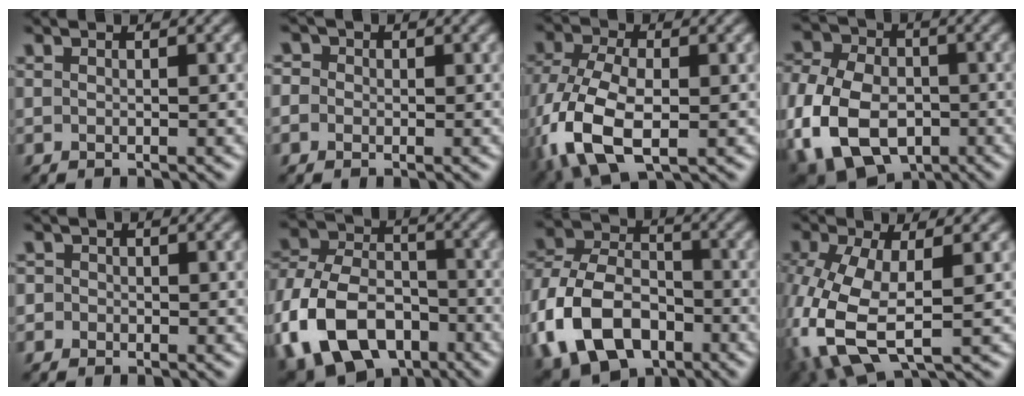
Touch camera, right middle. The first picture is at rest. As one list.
[{"total": 2.6, "force": [0.5, 2.3, 1.0], "torque": [0.003, 0.014, -0.020]}, {"total": 10.9, "force": [-3.2, 6.2, 8.3], "torque": [-0.211, -0.025, -0.055]}, {"total": 14.0, "force": [-4.8, 9.9, 8.7], "torque": [-0.173, -0.032, -0.092]}, {"total": 1.2, "force": [-0.1, 1.2, 0.3], "torque": [0.009, 0.001, -0.015]}, {"total": 14.5, "force": [-6.4, 9.7, 8.7], "torque": [-0.199, -0.008, -0.123]}, {"total": 13.1, "force": [-5.2, 8.8, 8.2], "torque": [-0.185, -0.011, -0.112]}, {"total": 9.0, "force": [-1.3, 4.7, 7.5], "torque": [-0.187, -0.012, -0.024]}]